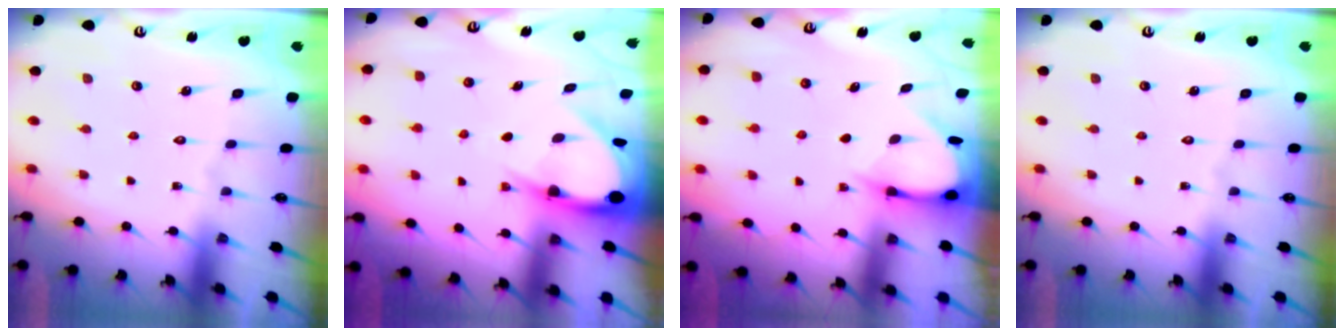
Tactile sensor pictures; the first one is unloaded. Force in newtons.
{"total": 6.7, "press": 6.6, "slide": 0.8}
{"total": 3.7, "press": 3.7, "slide": 0.3}
{"total": 0.0}